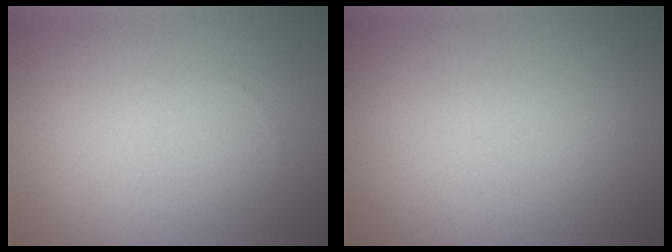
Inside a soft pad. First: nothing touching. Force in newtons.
{"total": 0.0}